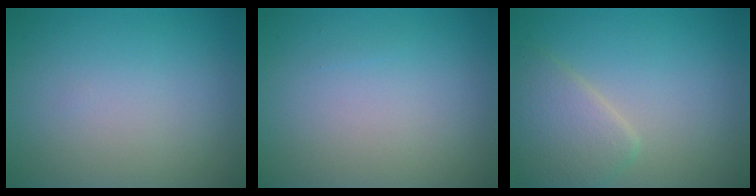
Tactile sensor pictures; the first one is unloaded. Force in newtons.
{"total": 0.0}
{"total": 3.6, "press": 3.6, "slide": 0.1}